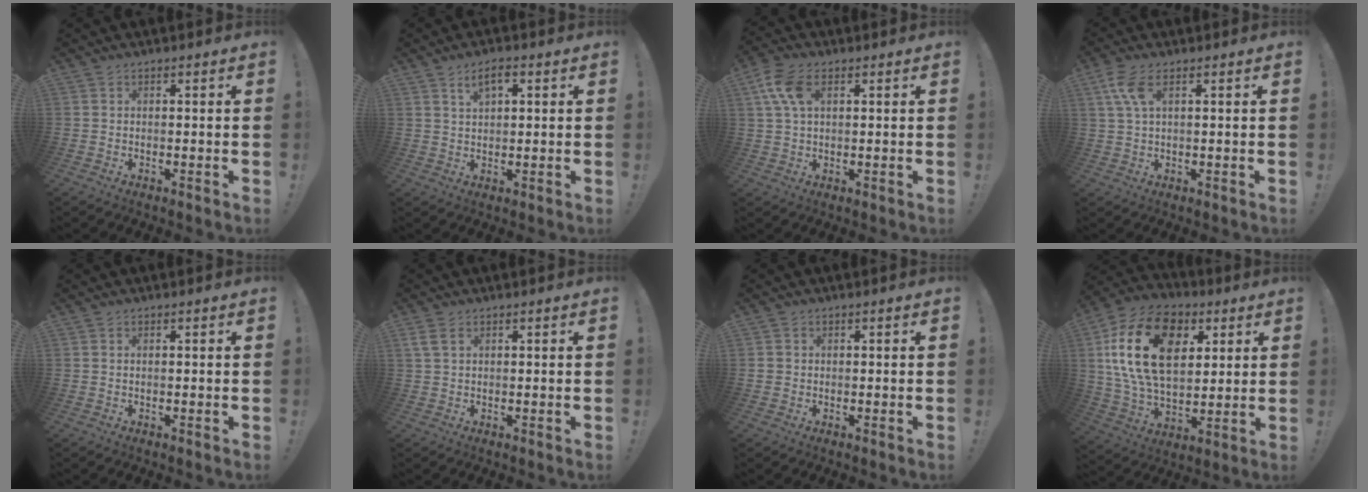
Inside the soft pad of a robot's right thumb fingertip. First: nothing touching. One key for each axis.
{"total": 4.7, "fx": 2.2, "fy": 2.3, "fz": 3.5, "tx": -0.053, "ty": -0.001, "tz": 0.036}
{"total": 8.9, "fx": 3.1, "fy": 5.2, "fz": 6.6, "tx": -0.137, "ty": 0.005, "tz": 0.061}
{"total": 6.2, "fx": 2.5, "fy": 2.5, "fz": 5.1, "tx": -0.105, "ty": 0.005, "tz": 0.050}
{"total": 0.0}
{"total": 3.3, "fx": 1.5, "fy": 1.7, "fz": 2.5, "tx": -0.052, "ty": 0.005, "tz": 0.029}
{"total": 1.2, "fx": 0.0, "fy": 1.2, "fz": 0.1, "tx": -0.006, "ty": 0.005, "tz": 0.003}
{"total": 23.9, "fx": 7.3, "fy": 15.6, "fz": 16.5, "tx": -0.307, "ty": -0.021, "tz": 0.129}